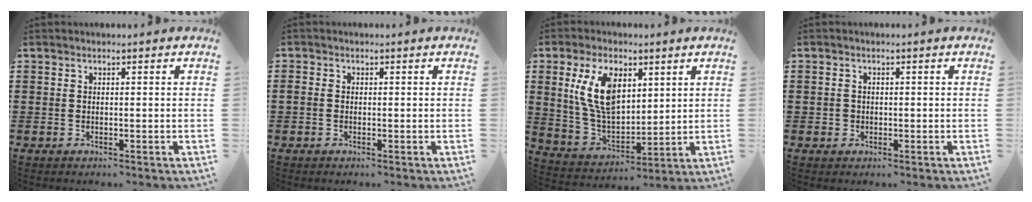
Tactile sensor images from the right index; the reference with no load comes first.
{"total": 0.6, "force": [-0.4, 0.4, 0.2], "torque": [-0.006, 0.000, -0.009]}
{"total": 10.8, "force": [3.7, 6.0, 8.2], "torque": [-0.193, 0.009, 0.066]}
{"total": 1.3, "force": [-0.3, 1.2, 0.3], "torque": [-0.008, 0.004, -0.007]}